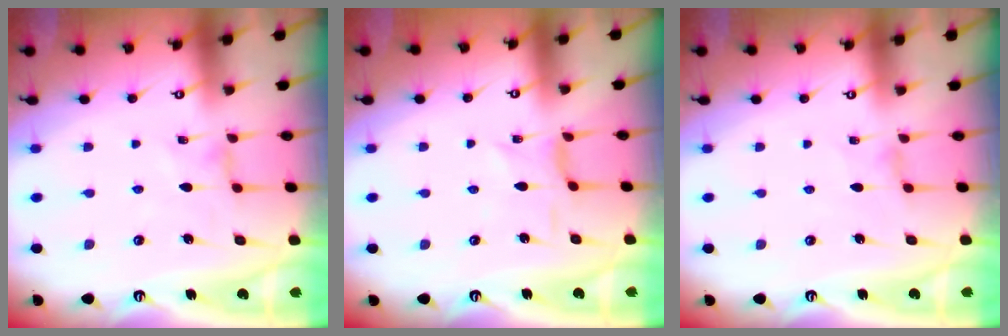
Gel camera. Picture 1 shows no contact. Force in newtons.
{"total": 0.6, "press": 0.6, "slide": 0.2}
{"total": 0.9, "press": 0.8, "slide": 0.3}